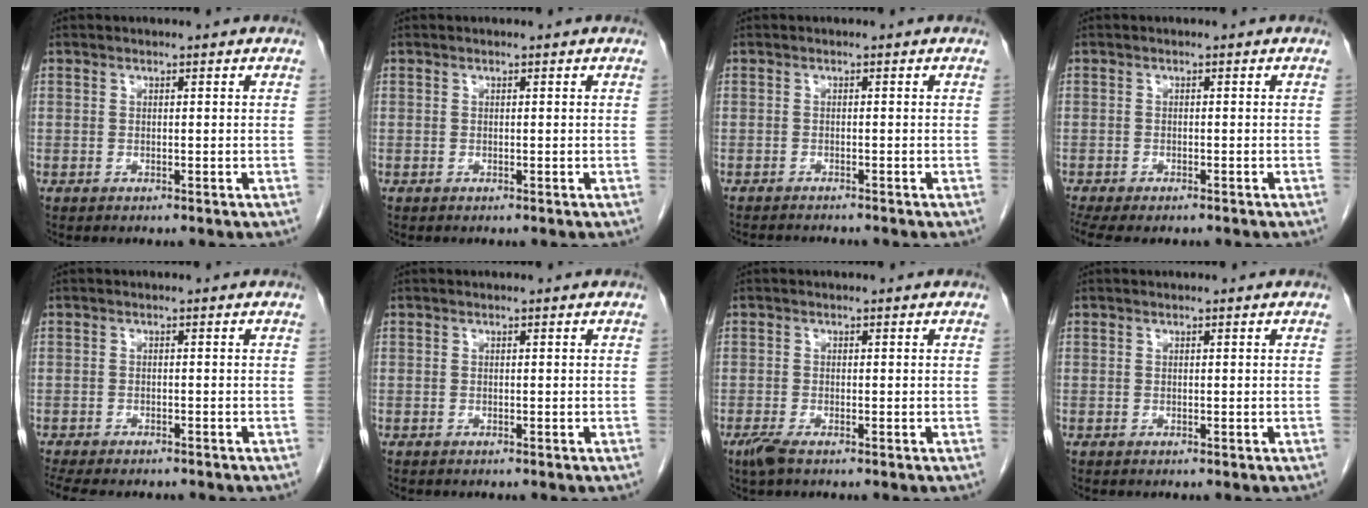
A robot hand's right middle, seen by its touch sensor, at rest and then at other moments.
{"total": 0.0}
{"total": 3.7, "force": [-3.6, 0.0, 1.1], "torque": [-0.009, -0.010, -0.053]}
{"total": 7.6, "force": [-5.8, 2.8, 3.9], "torque": [-0.076, -0.002, -0.086]}
{"total": 10.3, "force": [-8.9, 3.1, 4.3], "torque": [-0.084, -0.008, -0.119]}
{"total": 0.0}
{"total": 2.1, "force": [-1.4, 0.4, 1.5], "torque": [-0.038, -0.007, -0.029]}
{"total": 0.0}